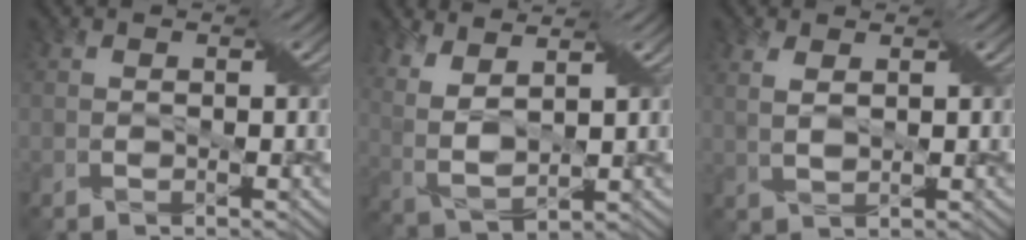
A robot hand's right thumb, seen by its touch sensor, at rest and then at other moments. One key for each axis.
{"total": 6.5, "fx": 3.8, "fy": 2.2, "fz": 4.9, "tx": -0.129, "ty": 0.001, "tz": 0.079}
{"total": 2.4, "fx": 1.2, "fy": 0.8, "fz": 2.0, "tx": -0.049, "ty": 0.001, "tz": 0.026}